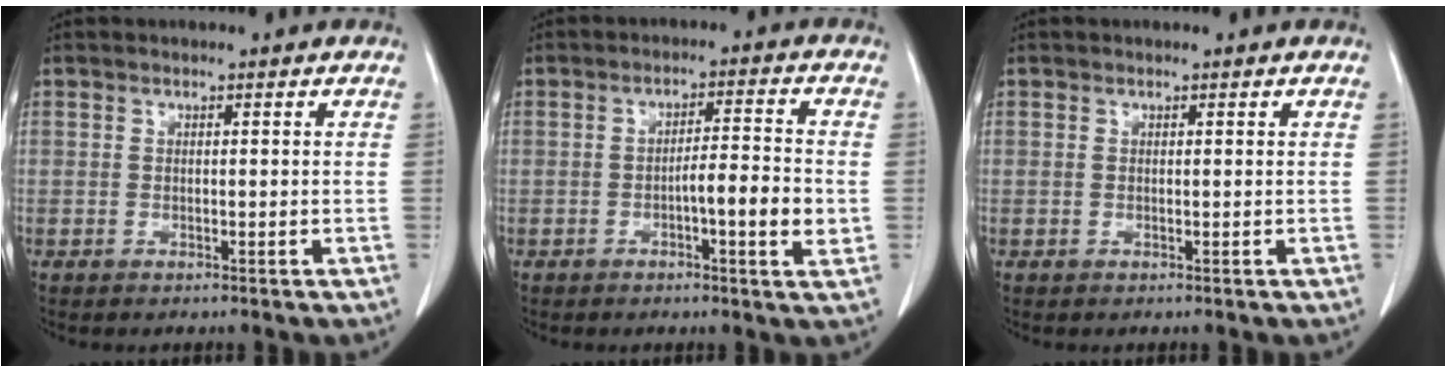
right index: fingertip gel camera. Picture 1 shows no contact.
{"total": 6.7, "force": [-1.6, 0.5, 6.5], "torque": [-0.098, 0.002, -0.026]}
{"total": 0.0}